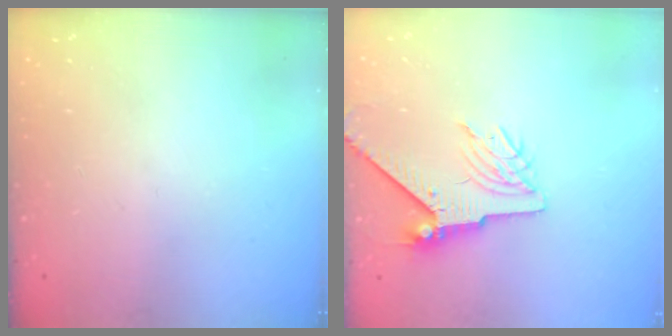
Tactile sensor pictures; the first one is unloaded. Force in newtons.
{"total": 7.2, "press": 7.2, "slide": 1.0}